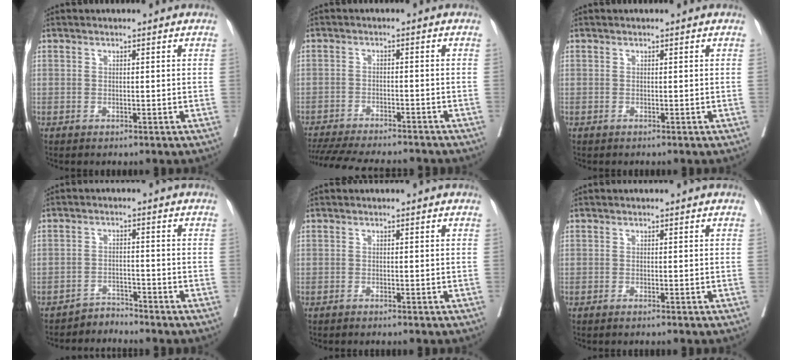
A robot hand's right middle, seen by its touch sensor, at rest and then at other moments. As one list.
[{"total": 16.1, "force": [-14.5, 2.7, 6.5], "torque": [-0.141, -0.023, -0.208]}, {"total": 0.0}, {"total": 2.7, "force": [-2.5, -0.1, -0.9], "torque": [0.022, -0.008, -0.043]}, {"total": 1.7, "force": [-1.5, 0.0, 0.8], "torque": [-0.012, -0.001, -0.021]}, {"total": 2.0, "force": [-1.7, -0.2, 1.0], "torque": [-0.013, -0.001, -0.023]}]